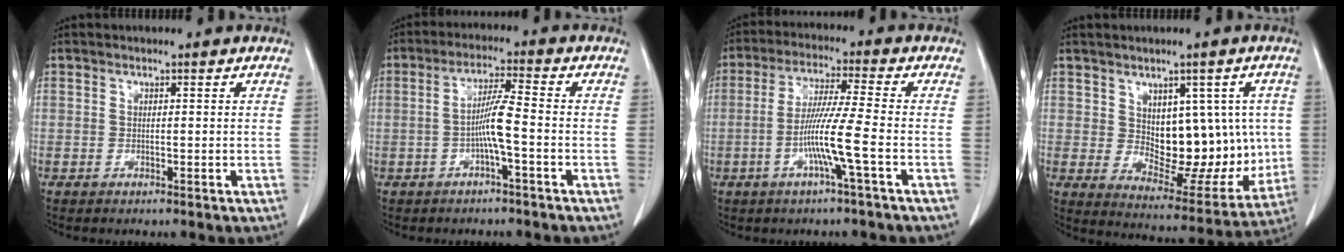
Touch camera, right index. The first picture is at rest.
{"total": 5.7, "force": [-1.5, 0.1, 5.5], "torque": [-0.114, 0.010, -0.026]}
{"total": 9.0, "force": [-2.9, -0.9, 8.5], "torque": [-0.166, -0.006, -0.056]}
{"total": 16.4, "force": [1.8, 9.6, 13.1], "torque": [-0.188, 0.010, 0.059]}